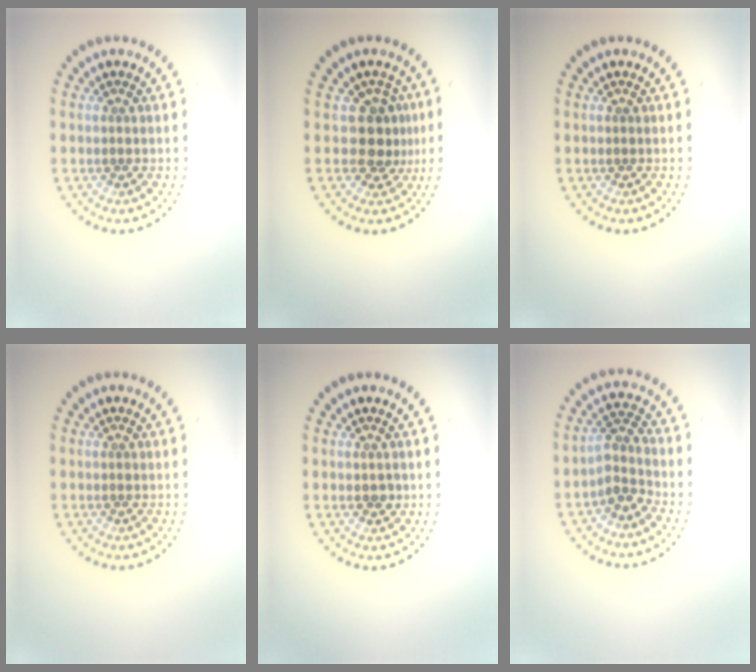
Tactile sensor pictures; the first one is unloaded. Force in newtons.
{"total": 2.9, "press": 2.4, "slide": 1.6}
{"total": 0.0}
{"total": 0.0}
{"total": 1.2, "press": 1.2, "slide": 0.1}
{"total": 2.7, "press": 2.1, "slide": 1.6}